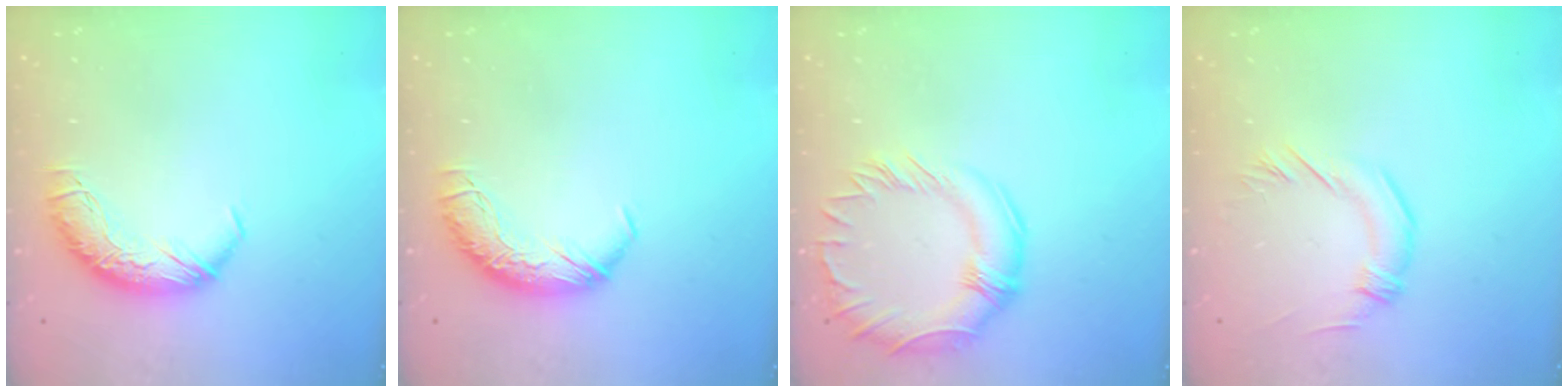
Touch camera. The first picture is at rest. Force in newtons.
{"total": 0.0}
{"total": 6.6, "press": 6.4, "slide": 1.7}
{"total": 2.5, "press": 2.1, "slide": 1.4}